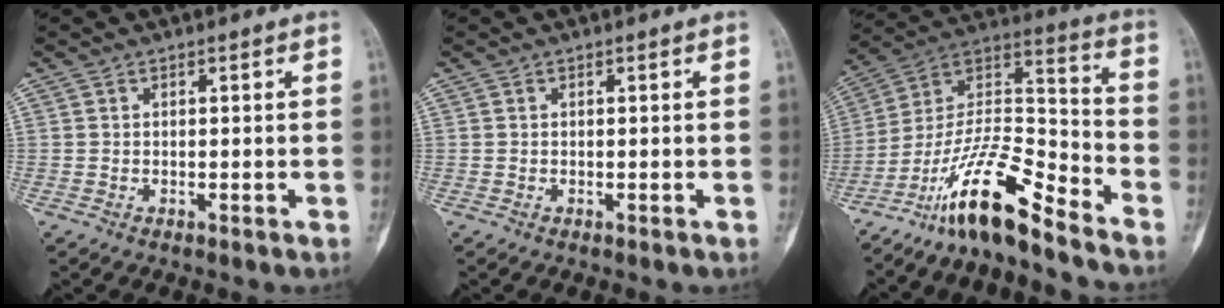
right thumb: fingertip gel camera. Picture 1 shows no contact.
{"total": 0.0}
{"total": 16.2, "force": [-12.4, 3.3, 9.9], "torque": [-0.184, 0.100, -0.227]}